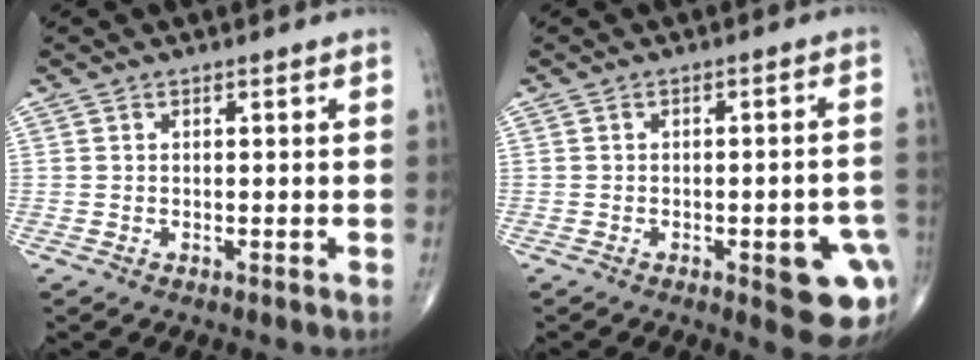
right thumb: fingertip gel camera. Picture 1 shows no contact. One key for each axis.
{"total": 10.6, "fx": -3.7, "fy": 3.4, "fz": 9.3, "tx": -0.092, "ty": 0.010, "tz": -0.037}